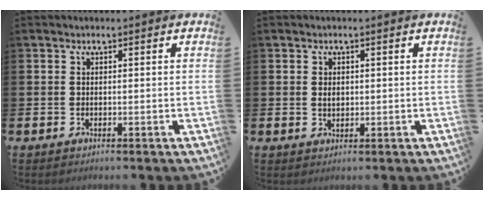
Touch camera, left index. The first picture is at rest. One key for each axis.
{"total": 1.3, "fx": 0.4, "fy": 0.9, "fz": 0.8, "tx": 0.002, "ty": -0.003, "tz": 0.002}